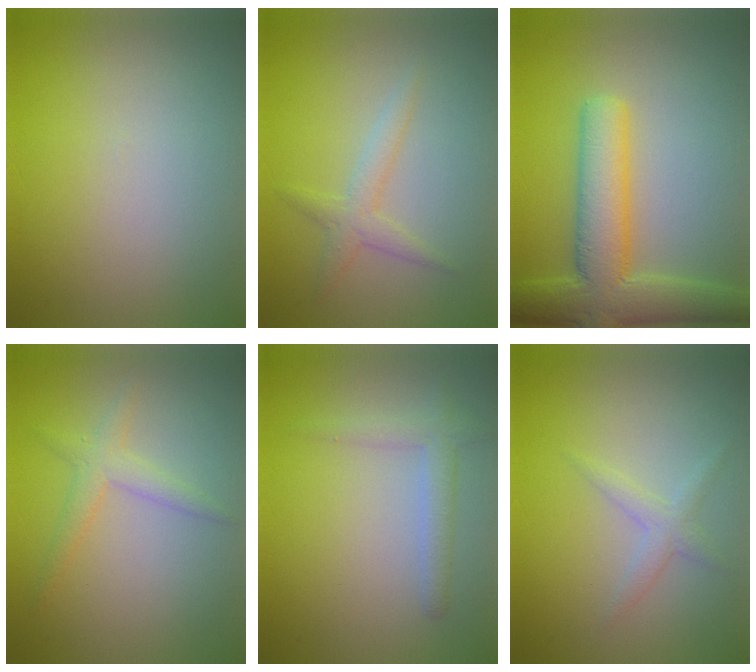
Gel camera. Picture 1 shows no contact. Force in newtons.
{"total": 1.9, "press": 1.9, "slide": 0.1}
{"total": 7.5, "press": 7.5, "slide": 0.2}
{"total": 2.0, "press": 2.0, "slide": 0.0}
{"total": 2.2, "press": 2.2, "slide": 0.1}
{"total": 1.6, "press": 1.6, "slide": 0.0}